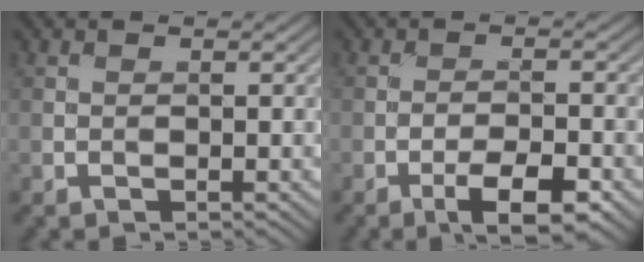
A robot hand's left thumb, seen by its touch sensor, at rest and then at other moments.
{"total": 5.8, "force": [-3.4, 1.6, 4.4], "torque": [-0.075, 0.006, -0.053]}